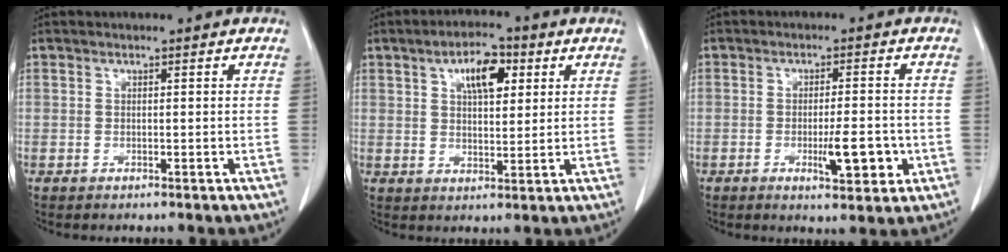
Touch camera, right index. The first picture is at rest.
{"total": 7.2, "force": [3.0, 3.1, 5.7], "torque": [-0.096, 0.010, 0.050]}
{"total": 6.2, "force": [-1.7, 1.4, 5.7], "torque": [-0.089, -0.005, -0.021]}